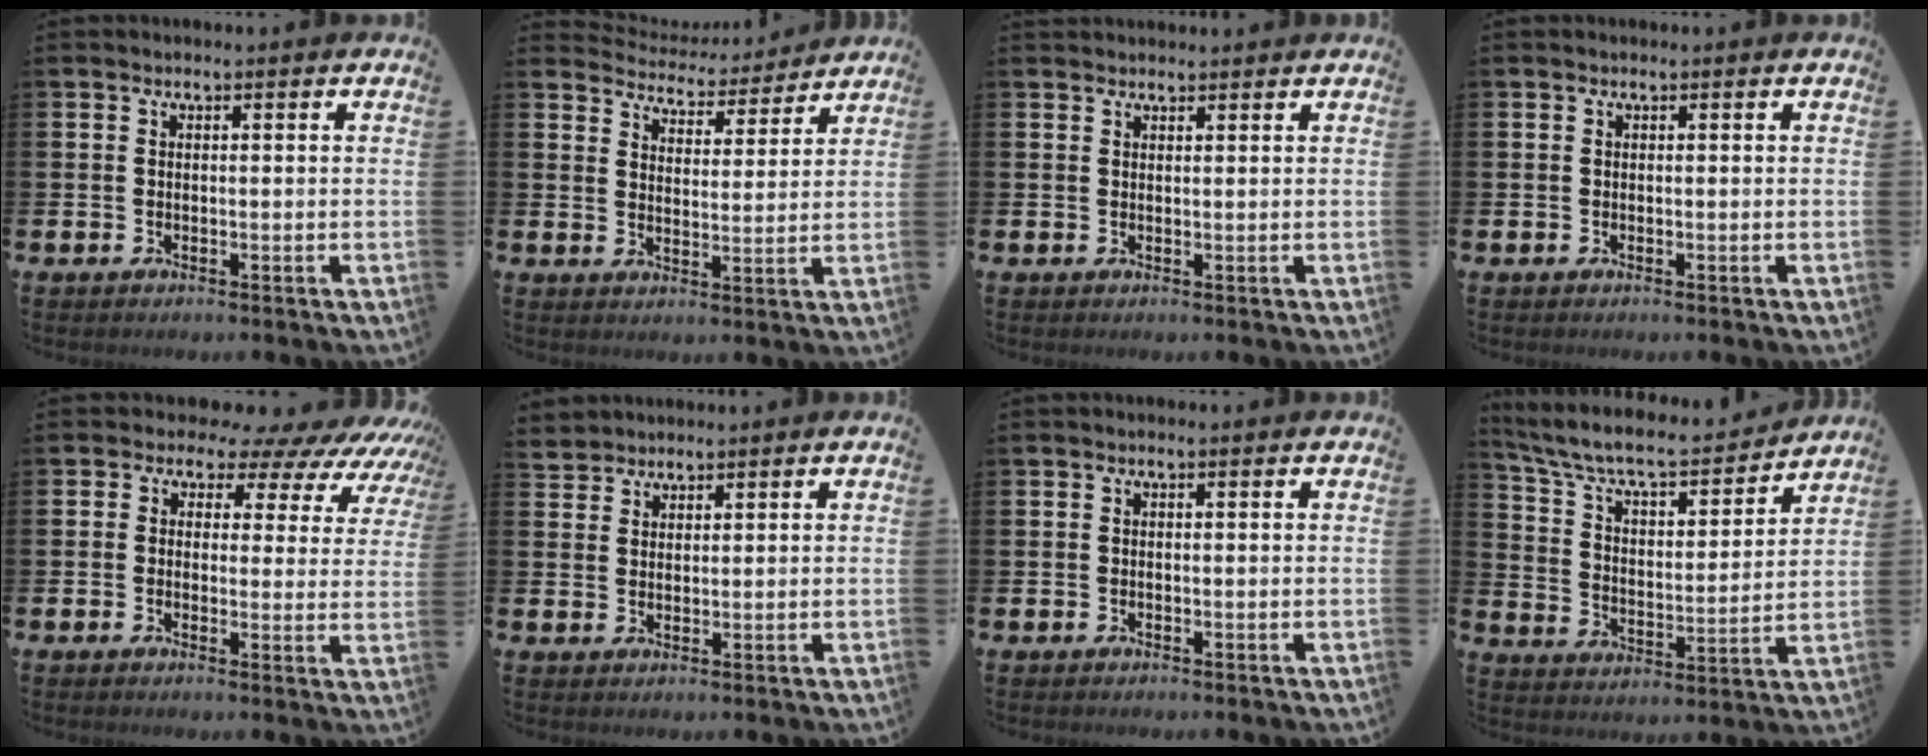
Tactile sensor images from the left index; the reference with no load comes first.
{"total": 4.7, "force": [4.6, 0.9, -0.2], "torque": [-0.017, -0.040, 0.079]}
{"total": 1.2, "force": [1.2, 0.3, 0.0], "torque": [0.007, -0.001, 0.021]}
{"total": 0.0}
{"total": 4.4, "force": [3.1, 2.9, 1.4], "torque": [-0.033, -0.036, 0.039]}
{"total": 2.8, "force": [2.7, 0.6, -0.6], "torque": [0.005, -0.008, 0.052]}
{"total": 0.0}
{"total": 8.1, "force": [7.2, 2.0, 3.1], "torque": [-0.099, -0.049, 0.121]}